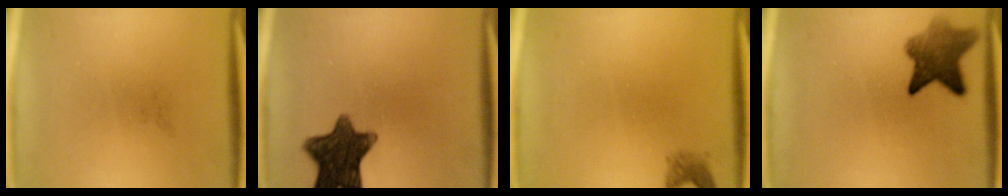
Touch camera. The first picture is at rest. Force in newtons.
{"total": 11.4}
{"total": 1.5}
{"total": 6.8}